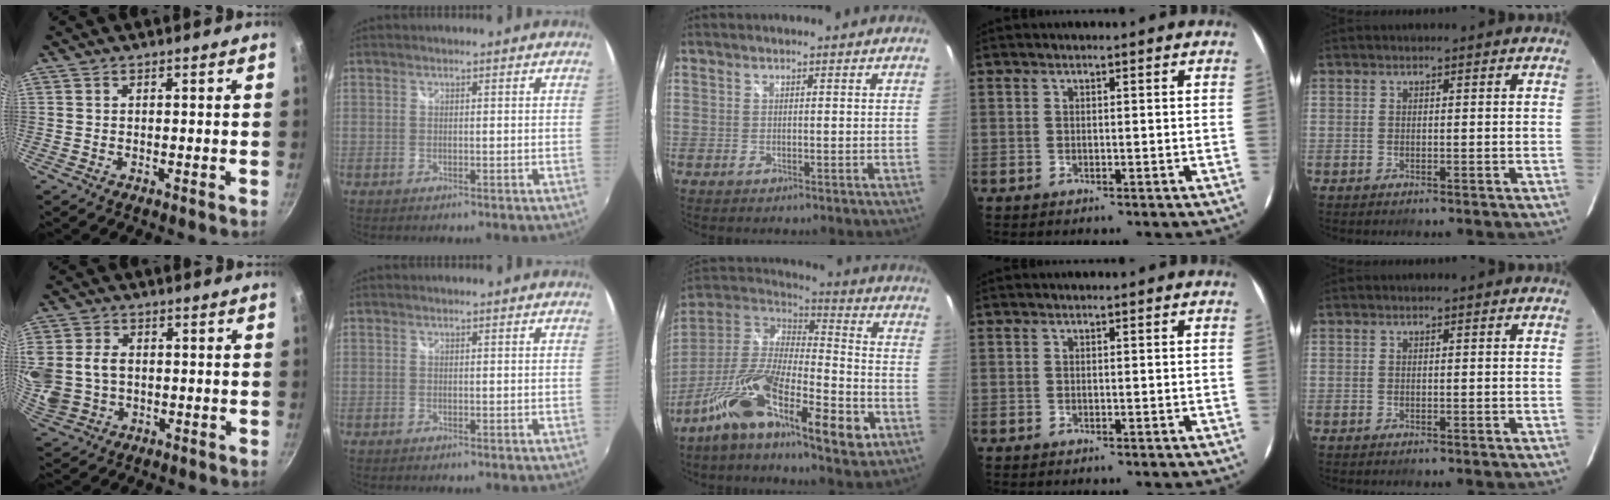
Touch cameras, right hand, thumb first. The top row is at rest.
{"thumb": {"total": 13.6, "force": [0.6, 10.9, 8.1], "torque": [-0.186, 0.011, 0.020]}, "middle": {"total": 19.8, "force": [-10.3, 5.8, 15.9], "torque": [-0.285, -0.019, -0.188]}}